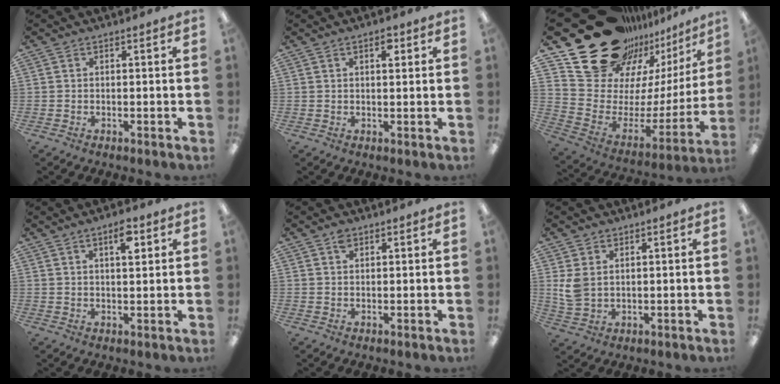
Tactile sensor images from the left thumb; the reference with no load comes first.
{"total": 3.0, "force": [1.6, 1.2, 2.1], "torque": [-0.021, -0.005, 0.022]}
{"total": 25.2, "force": [19.3, 13.3, 9.0], "torque": [-0.126, -0.151, 0.377]}
{"total": 5.2, "force": [2.7, 1.9, 4.0], "torque": [-0.055, -0.007, 0.039]}
{"total": 1.9, "force": [1.2, 1.1, 1.0], "torque": [-0.015, -0.003, 0.020]}
{"total": 5.1, "force": [1.4, 3.8, 3.1], "torque": [-0.067, -0.002, 0.025]}